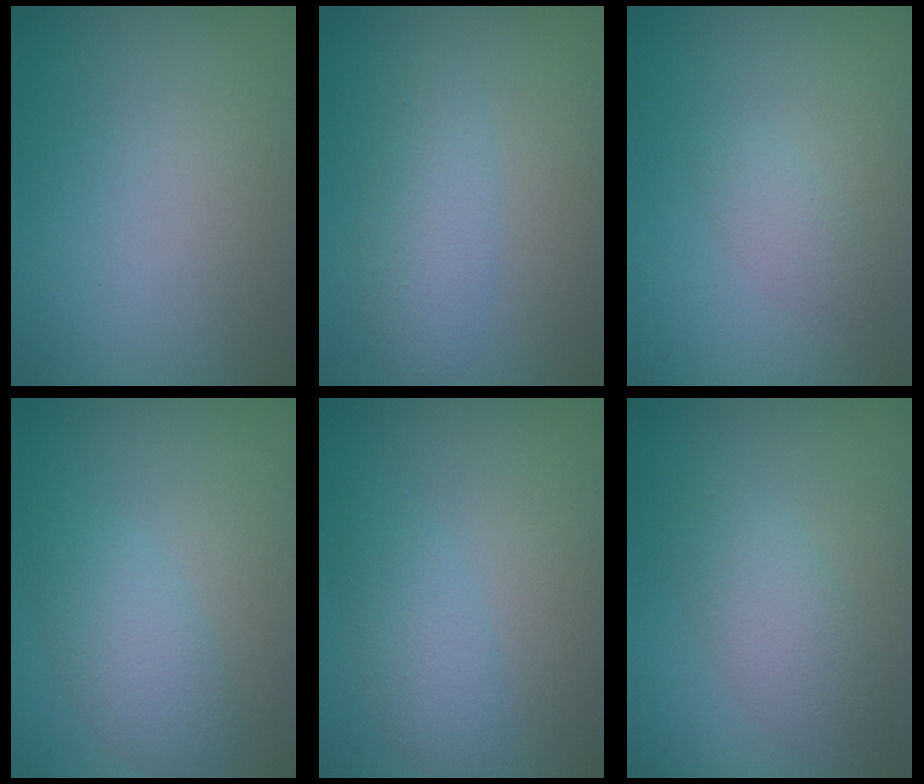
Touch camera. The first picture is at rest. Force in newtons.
{"total": 2.9, "press": 2.9, "slide": 0.1}
{"total": 1.3, "press": 1.3, "slide": 0.1}
{"total": 3.1, "press": 3.1, "slide": 0.2}
{"total": 2.4, "press": 2.4, "slide": 0.1}
{"total": 3.2, "press": 3.2, "slide": 0.0}